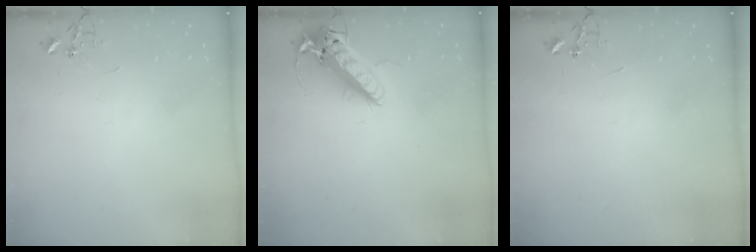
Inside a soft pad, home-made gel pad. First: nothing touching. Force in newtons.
{"total": 16.7, "press": 16.4, "slide": 3.1}
{"total": 0.0}